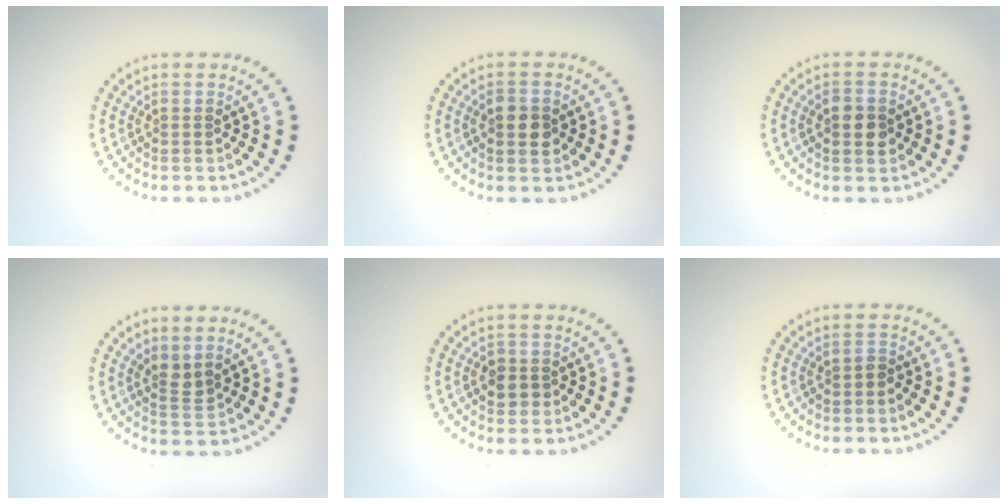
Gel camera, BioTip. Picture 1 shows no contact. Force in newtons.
{"total": 2.2, "press": 2.2, "slide": 0.1}
{"total": 2.6, "press": 2.6, "slide": 0.1}
{"total": 1.7, "press": 1.3, "slide": 1.2}
{"total": 1.7, "press": 1.6, "slide": 0.5}
{"total": 0.8, "press": 0.7, "slide": 0.4}